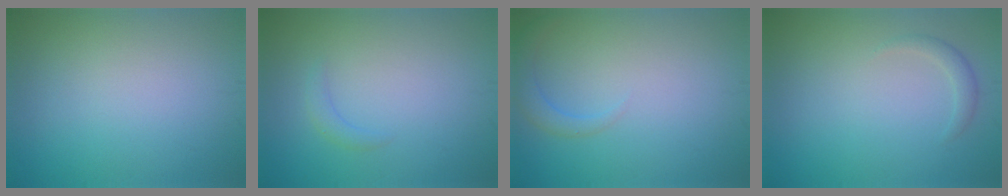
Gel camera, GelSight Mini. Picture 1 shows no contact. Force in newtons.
{"total": 1.0, "press": 1.0, "slide": 0.1}
{"total": 1.6, "press": 1.6, "slide": 0.2}
{"total": 1.2, "press": 1.2, "slide": 0.1}